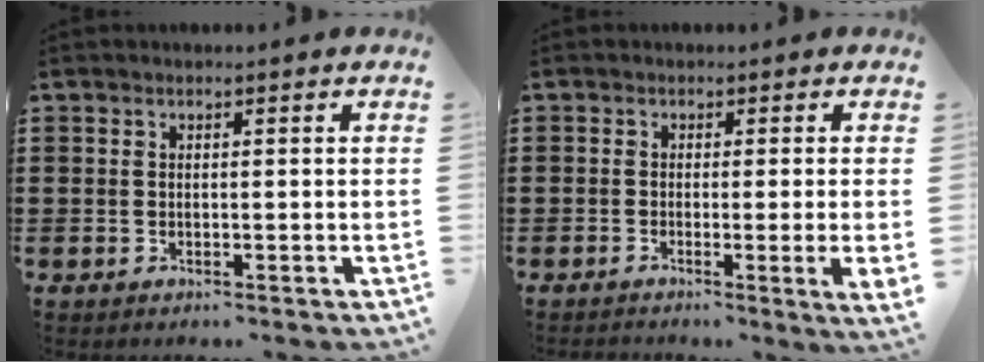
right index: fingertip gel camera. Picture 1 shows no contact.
{"total": 1.8, "force": [-0.5, -0.3, 1.7], "torque": [-0.029, -0.009, -0.009]}